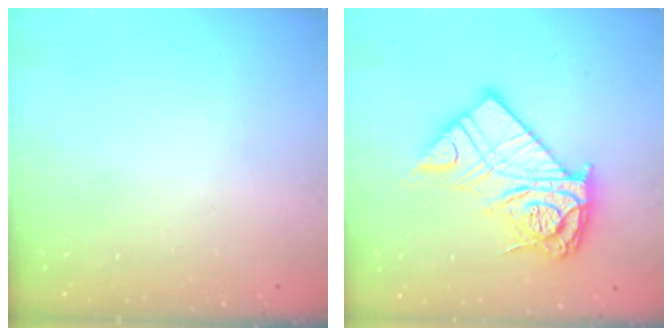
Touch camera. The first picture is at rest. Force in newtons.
{"total": 20.3, "press": 20.1, "slide": 2.2}